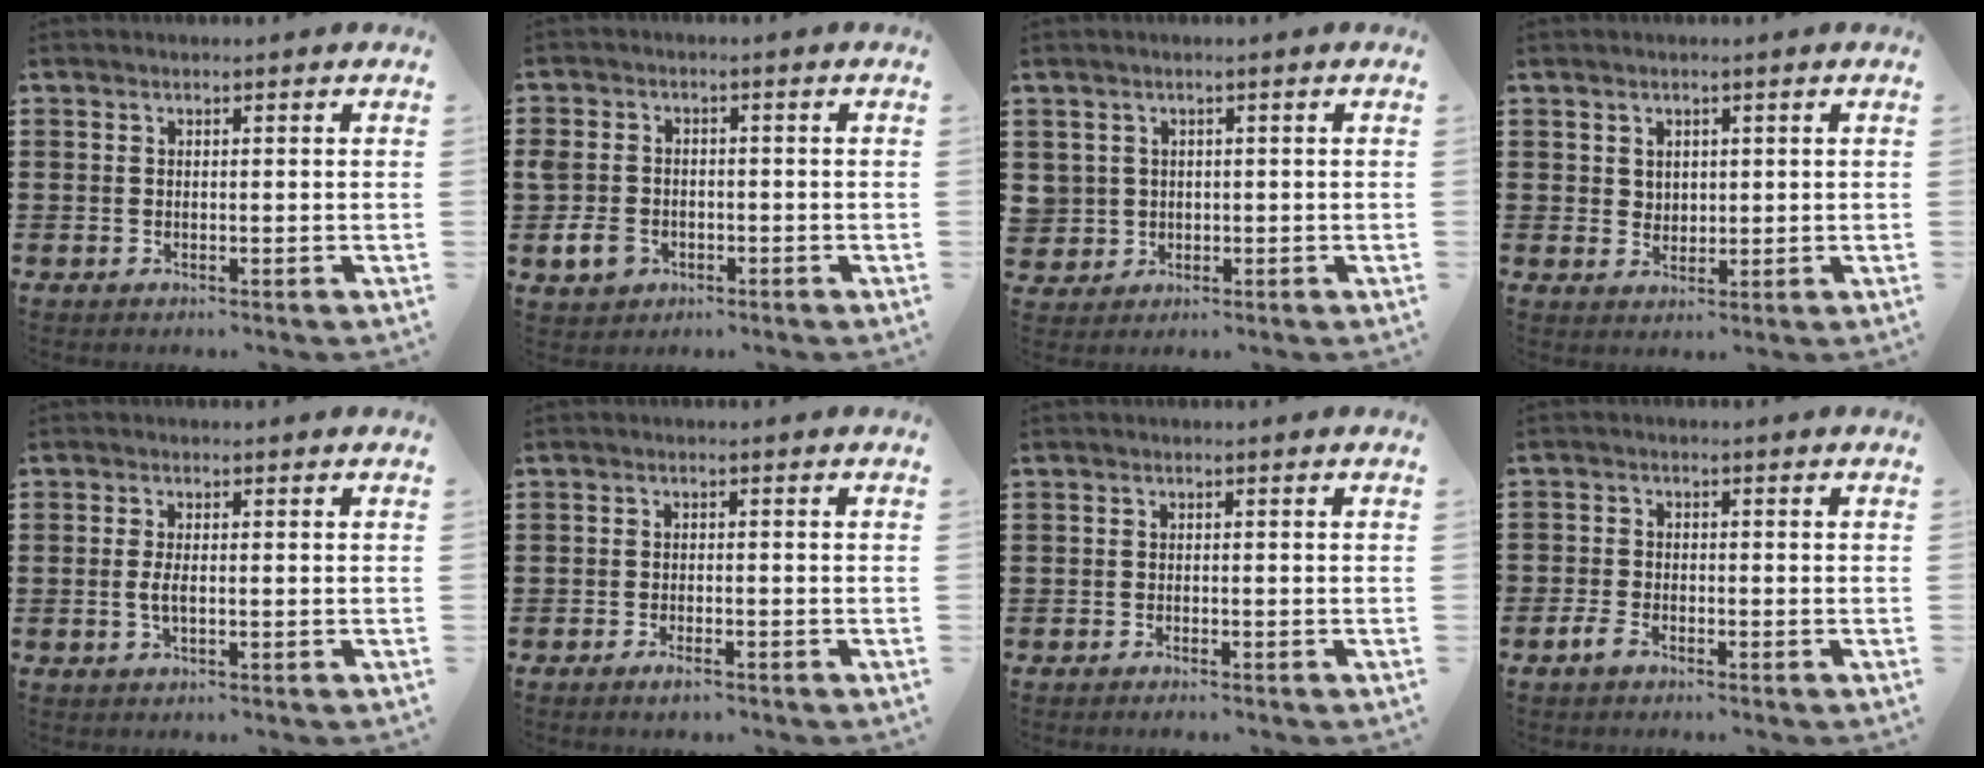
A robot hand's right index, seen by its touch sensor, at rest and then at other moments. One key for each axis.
{"total": 4.6, "fx": -1.4, "fy": 3.5, "fz": 2.5, "tx": -0.072, "ty": 0.000, "tz": -0.032}
{"total": 2.4, "fx": 0.4, "fy": 2.3, "fz": -0.2, "tx": -0.011, "ty": 0.011, "tz": 0.005}
{"total": 2.2, "fx": 1.3, "fy": 1.7, "fz": 0.4, "tx": -0.013, "ty": 0.008, "tz": 0.024}
{"total": 2.3, "fx": -0.3, "fy": 0.7, "fz": 2.2, "tx": -0.047, "ty": -0.003, "tz": -0.008}
{"total": 1.4, "fx": -1.1, "fy": 0.4, "fz": 0.7, "tx": -0.015, "ty": -0.001, "tz": -0.021}
{"total": 0.7, "fx": -0.6, "fy": 0.1, "fz": 0.2, "tx": -0.006, "ty": -0.001, "tz": -0.013}
{"total": 2.3, "fx": -1.7, "fy": 1.2, "fz": 1.2, "tx": -0.037, "ty": -0.001, "tz": -0.037}